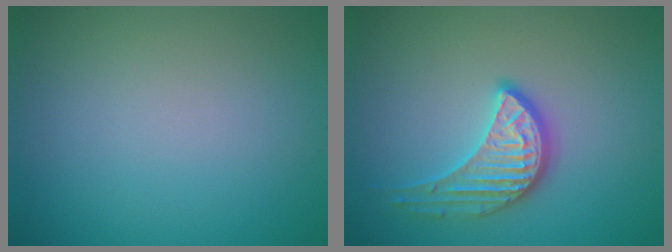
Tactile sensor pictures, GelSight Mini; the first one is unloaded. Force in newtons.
{"total": 3.3, "press": 3.1, "slide": 1.2}